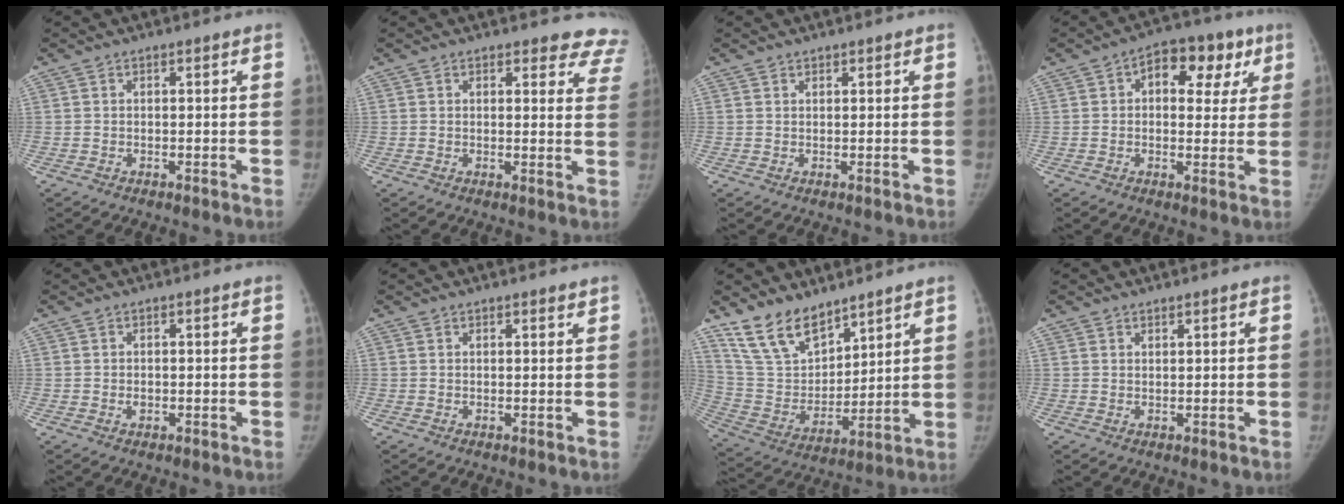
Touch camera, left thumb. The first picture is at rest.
{"total": 9.1, "force": [8.4, 3.5, 0.8], "torque": [0.055, -0.049, 0.056]}
{"total": 0.7, "force": [0.6, 0.4, -0.2], "torque": [0.014, -0.004, 0.005]}
{"total": 11.1, "force": [4.0, 7.1, 7.5], "torque": [-0.049, 0.014, 0.050]}
{"total": 0.9, "force": [-0.2, 0.7, 0.5], "torque": [-0.004, 0.000, -0.002]}
{"total": 0.8, "force": [0.8, 0.3, 0.2], "torque": [0.001, -0.007, 0.010]}
{"total": 14.0, "force": [10.7, 7.0, 5.6], "torque": [-0.070, -0.062, 0.222]}
{"total": 0.9, "force": [0.8, 0.4, 0.1], "torque": [0.008, -0.007, 0.014]}